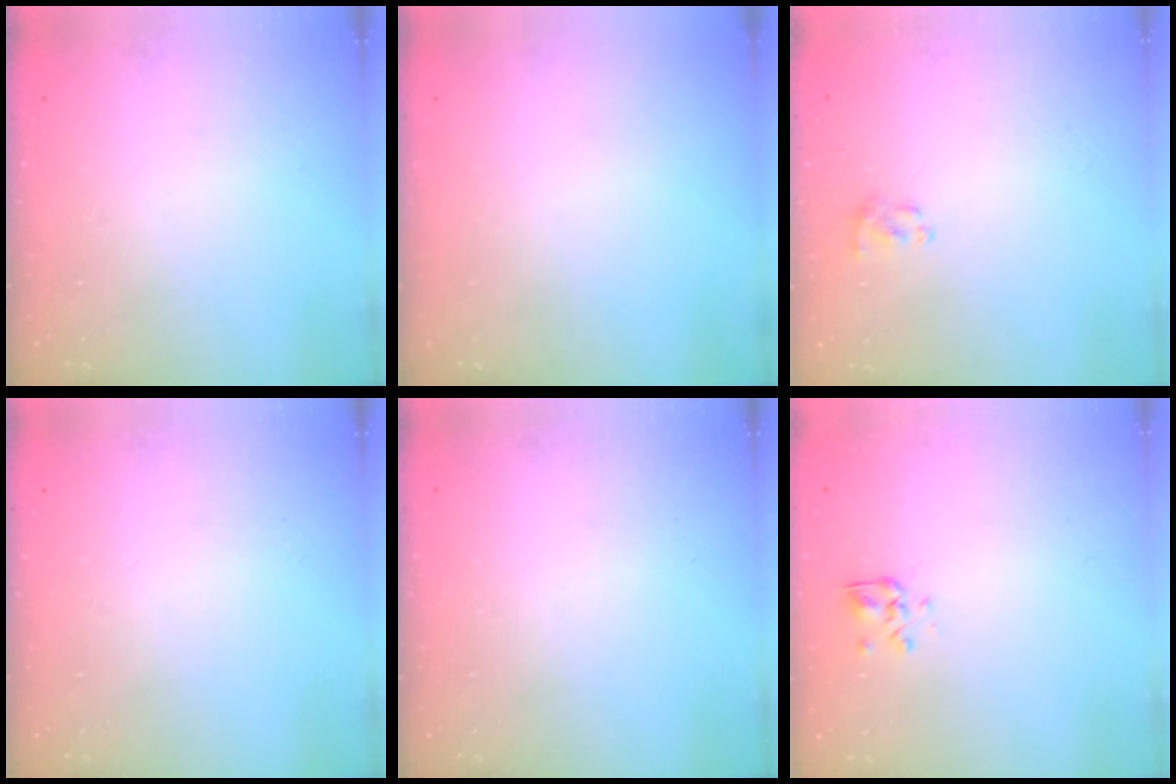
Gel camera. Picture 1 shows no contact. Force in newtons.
{"total": 0.0}
{"total": 1.1, "press": 1.0, "slide": 0.5}
{"total": 0.0}
{"total": 0.0}
{"total": 2.9, "press": 2.6, "slide": 1.3}